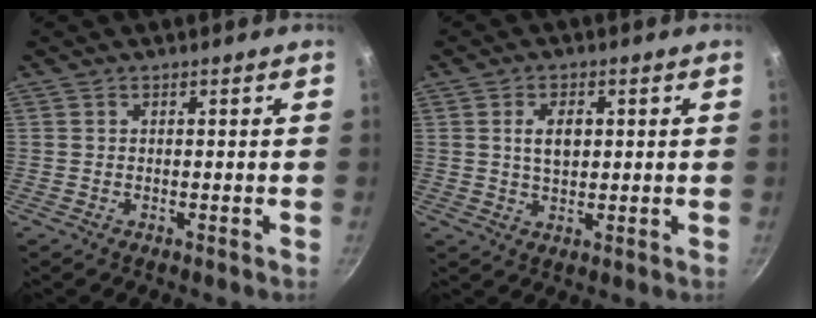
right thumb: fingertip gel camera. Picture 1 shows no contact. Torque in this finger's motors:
{"motor_torque": [-0.61, 1.13, 0.74, 0.28, 0.28]}